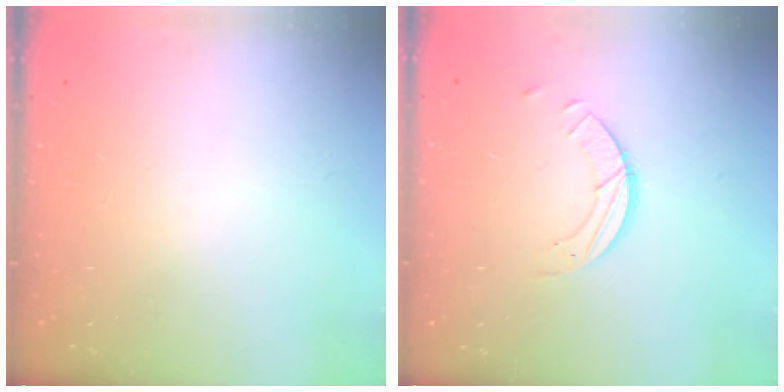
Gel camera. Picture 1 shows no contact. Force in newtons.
{"total": 3.2, "press": 3.2, "slide": 0.3}